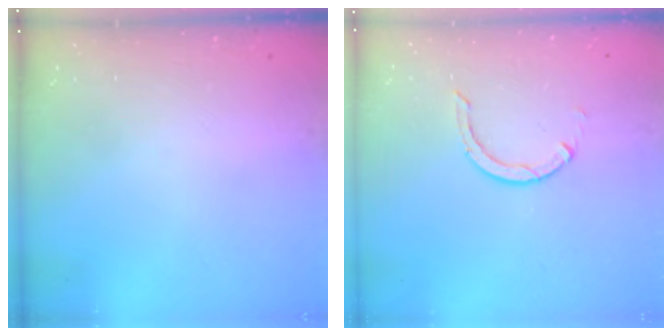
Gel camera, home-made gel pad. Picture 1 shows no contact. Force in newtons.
{"total": 2.9, "press": 2.9, "slide": 0.4}